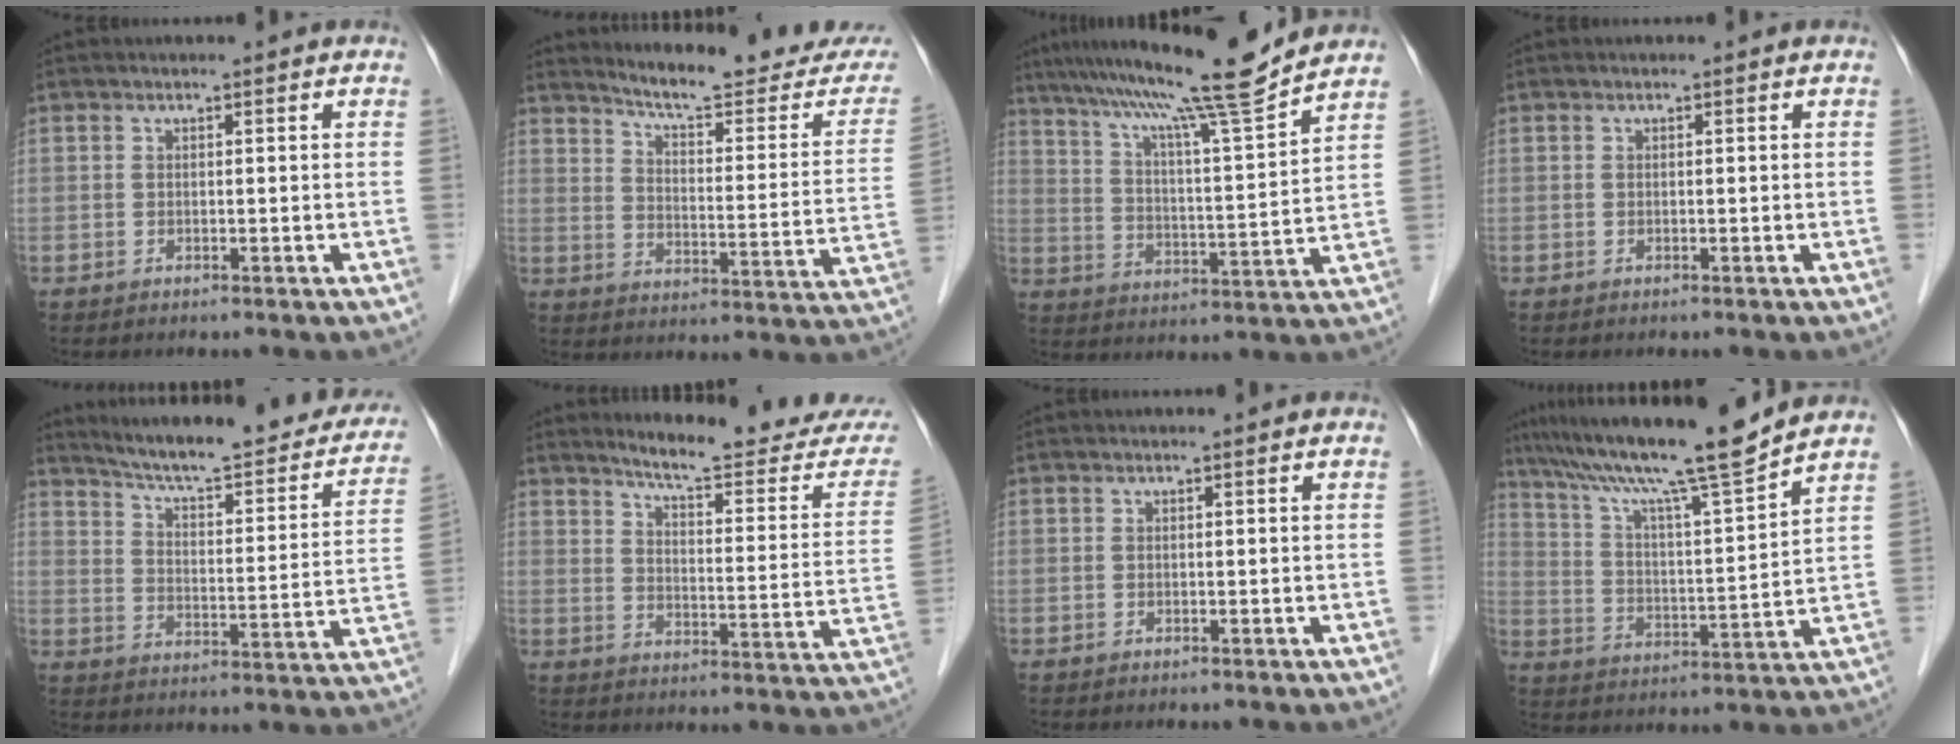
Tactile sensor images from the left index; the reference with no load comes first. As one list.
[{"total": 18.9, "force": [17.7, 1.7, 6.4], "torque": [-0.085, -0.084, 0.219]}, {"total": 15.6, "force": [13.1, -1.8, 8.3], "torque": [-0.142, -0.010, 0.202]}, {"total": 0.0}, {"total": 25.0, "force": [21.7, 4.3, 11.6], "torque": [-0.161, -0.043, 0.273]}, {"total": 17.6, "force": [16.5, 1.2, 6.0], "torque": [-0.075, -0.089, 0.198]}, {"total": 0.0}, {"total": 15.4, "force": [12.9, -1.4, 8.4], "torque": [-0.148, -0.006, 0.213]}]